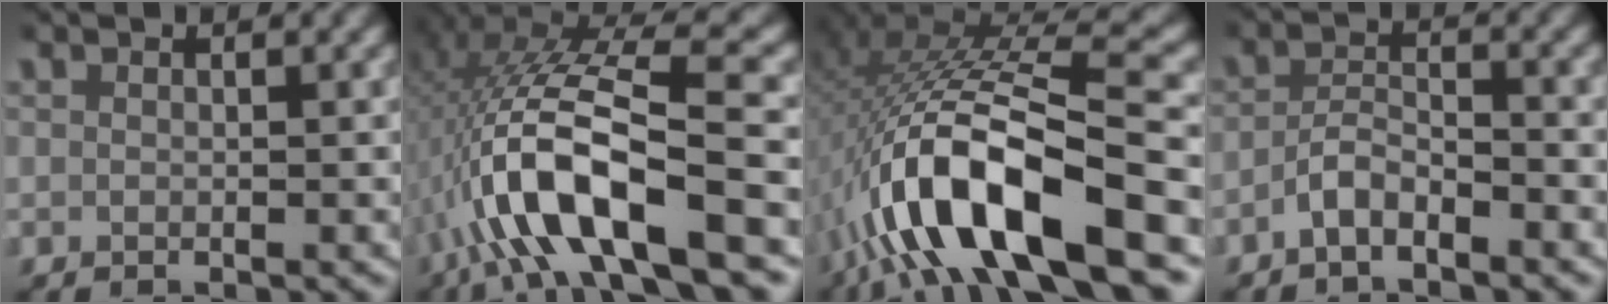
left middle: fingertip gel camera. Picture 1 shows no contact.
{"total": 10.1, "force": [-1.1, 3.6, 9.3], "torque": [-0.195, 0.001, -0.014]}
{"total": 11.8, "force": [-2.9, 4.7, 10.5], "torque": [-0.211, -0.008, -0.039]}
{"total": 2.9, "force": [-2.4, 1.2, 1.2], "torque": [-0.020, 0.005, -0.053]}